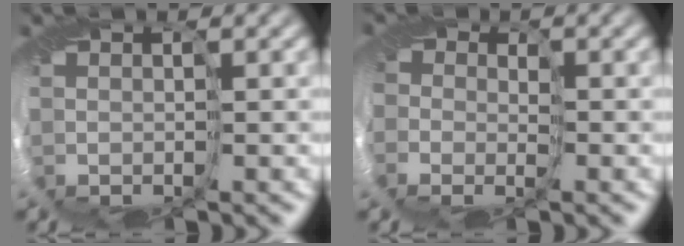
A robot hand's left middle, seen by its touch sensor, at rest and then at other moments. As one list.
[{"total": 2.1, "force": [-0.9, 1.9, 0.0], "torque": [0.019, -0.014, -0.027]}]